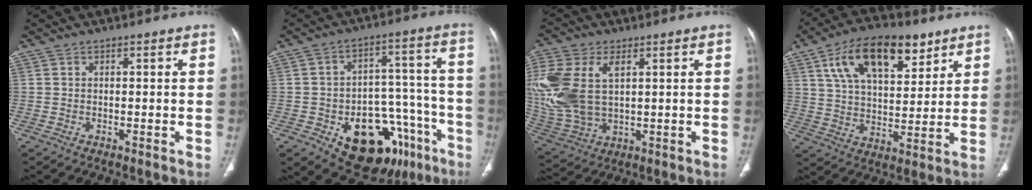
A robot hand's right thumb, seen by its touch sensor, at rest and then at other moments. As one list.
[{"total": 21.5, "force": [-10.8, 12.8, 13.5], "torque": [-0.126, 0.083, -0.141]}, {"total": 19.4, "force": [3.9, 11.5, 15.2], "torque": [-0.374, -0.007, 0.083]}, {"total": 18.1, "force": [9.5, 8.9, 12.6], "torque": [-0.175, -0.024, 0.165]}]